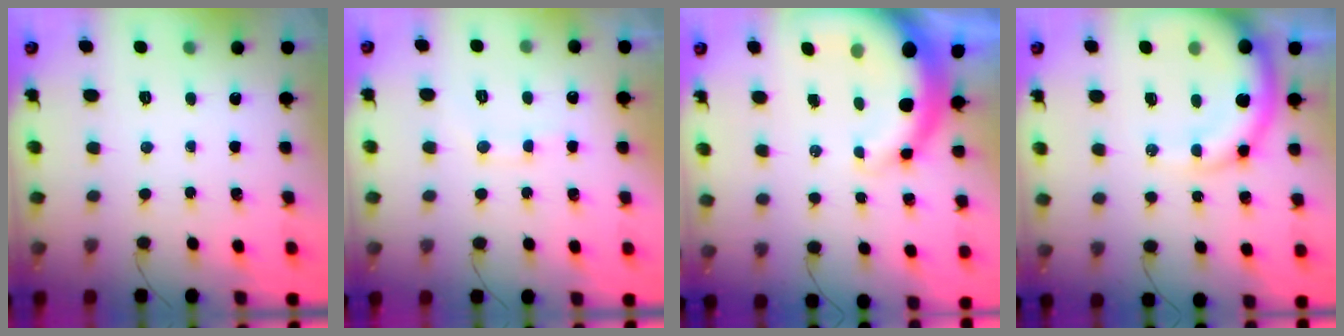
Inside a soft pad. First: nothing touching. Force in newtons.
{"total": 8.3, "press": 8.2, "slide": 1.3}
{"total": 13.5, "press": 13.2, "slide": 2.8}
{"total": 15.0, "press": 14.7, "slide": 3.2}